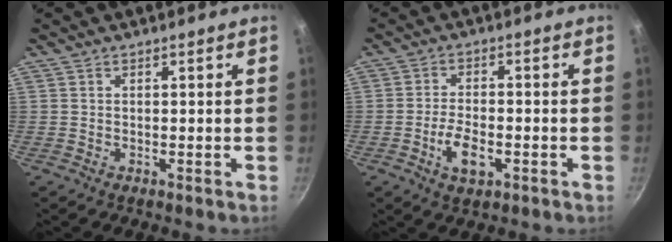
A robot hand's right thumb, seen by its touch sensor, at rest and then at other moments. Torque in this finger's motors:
{"motor_torque": [-0.33, 0.52, -0.33, 0.06, 0.01]}